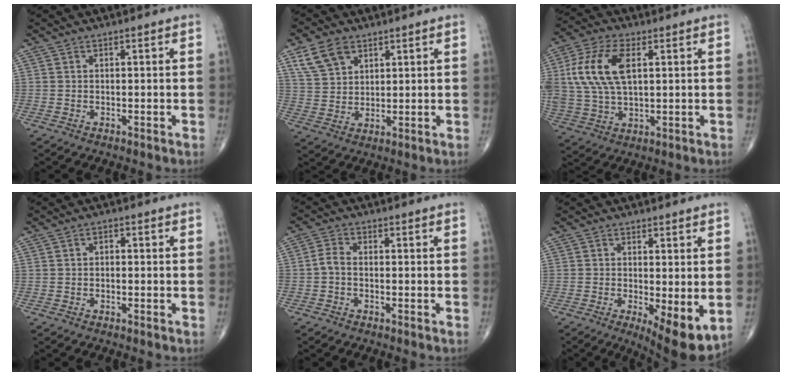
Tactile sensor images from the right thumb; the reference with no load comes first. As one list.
[{"total": 7.5, "force": [4.3, 4.8, 3.8], "torque": [-0.060, -0.014, 0.089]}, {"total": 14.6, "force": [3.4, 7.7, 12.0], "torque": [-0.261, 0.008, 0.068]}, {"total": 0.9, "force": [-0.2, 0.7, 0.6], "torque": [0.000, 0.004, -0.008]}, {"total": 2.5, "force": [-0.8, 1.4, 1.9], "torque": [-0.039, 0.006, -0.025]}, {"total": 8.9, "force": [-1.7, 2.8, 8.2], "torque": [-0.121, -0.026, -0.022]}]